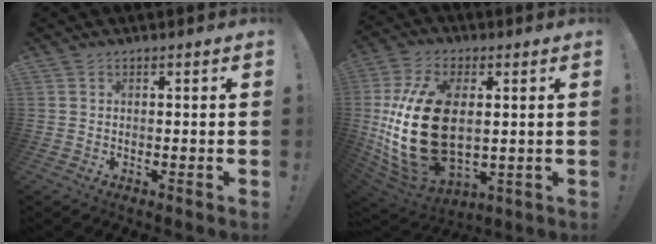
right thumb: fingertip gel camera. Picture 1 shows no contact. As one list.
[{"total": 25.6, "force": [1.3, 15.2, 20.5], "torque": [-0.405, -0.005, 0.037]}]